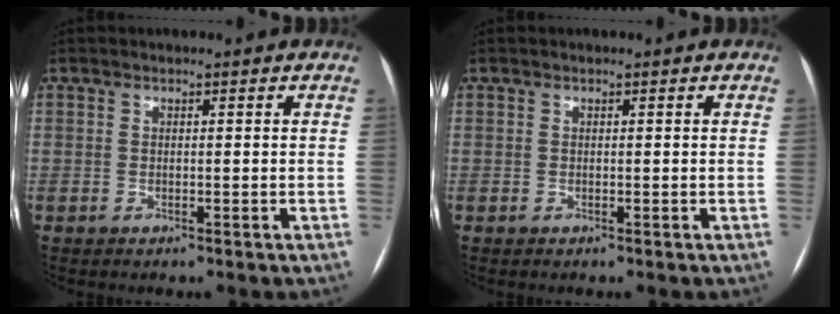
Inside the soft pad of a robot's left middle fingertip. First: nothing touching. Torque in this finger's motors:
{"motor_torque": [0.11, 0.13, 0.03, 0.01]}